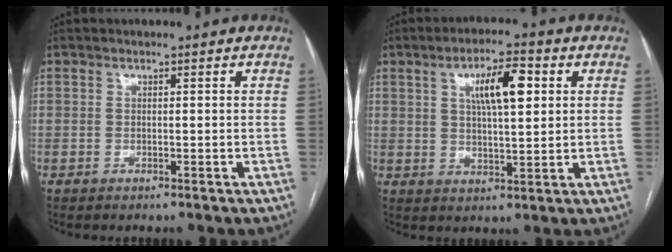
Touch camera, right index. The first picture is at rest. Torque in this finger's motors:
{"motor_torque": [0.74, 0.58, 0.20, 0.11]}